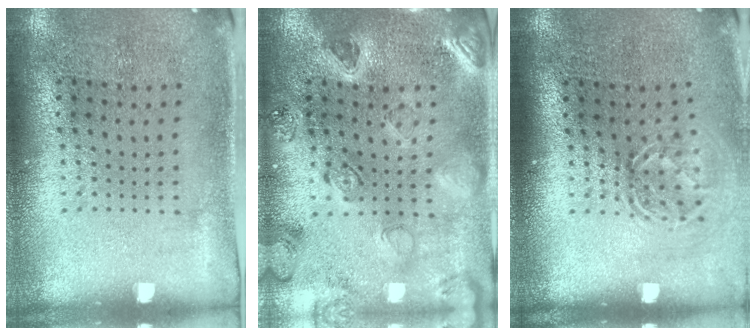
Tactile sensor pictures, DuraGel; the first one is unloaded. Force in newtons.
{"total": 1.1, "press": 1.1, "slide": 0.2}
{"total": 1.7, "press": 1.2, "slide": 1.2}